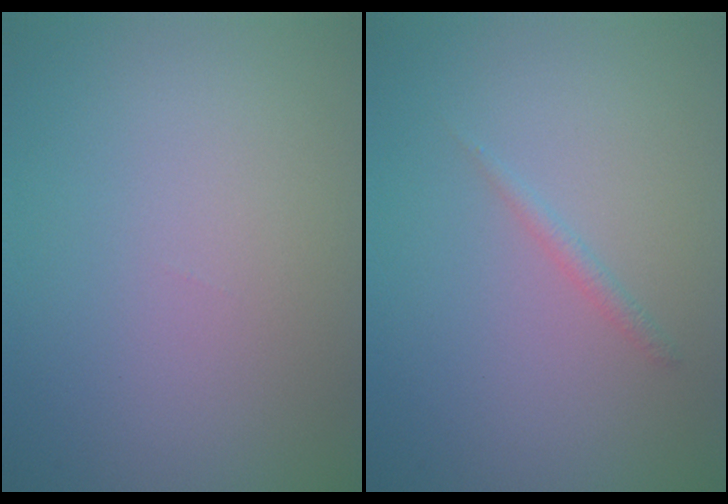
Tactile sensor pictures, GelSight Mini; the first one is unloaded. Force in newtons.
{"total": 0.9, "press": 0.9, "slide": 0.0}